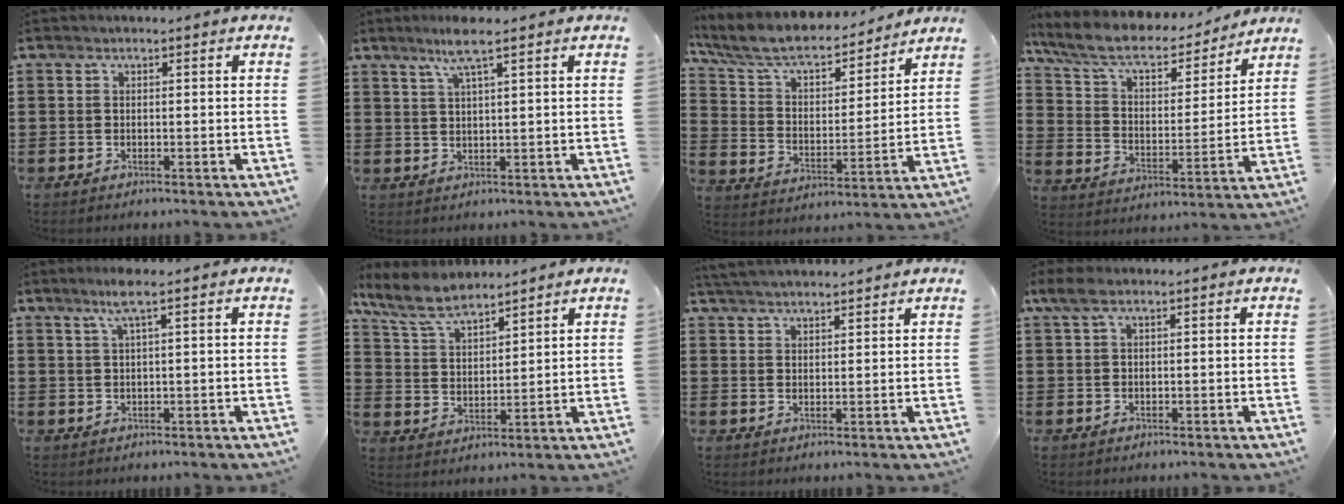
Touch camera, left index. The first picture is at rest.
{"total": 4.9, "force": [3.0, 0.1, 3.8], "torque": [-0.081, 0.007, 0.051]}
{"total": 8.1, "force": [7.0, 2.0, 3.5], "torque": [-0.099, -0.045, 0.117]}
{"total": 8.7, "force": [6.9, 2.9, 4.5], "torque": [-0.114, -0.035, 0.117]}
{"total": 3.4, "force": [1.8, -0.1, 2.9], "torque": [-0.062, 0.002, 0.031]}
{"total": 7.2, "force": [6.3, 1.8, 3.0], "torque": [-0.083, -0.014, 0.116]}
{"total": 3.7, "force": [3.6, 0.2, 0.7], "torque": [-0.025, -0.006, 0.068]}
{"total": 3.1, "force": [1.2, 1.4, 2.4], "torque": [-0.059, 0.004, 0.019]}